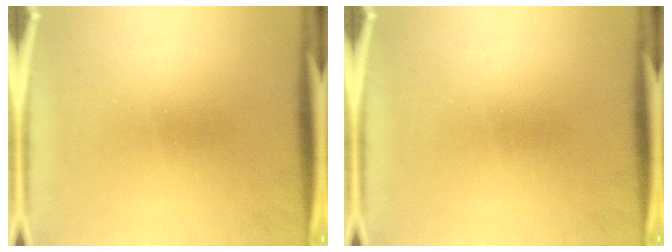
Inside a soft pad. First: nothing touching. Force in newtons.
{"total": 0.0}